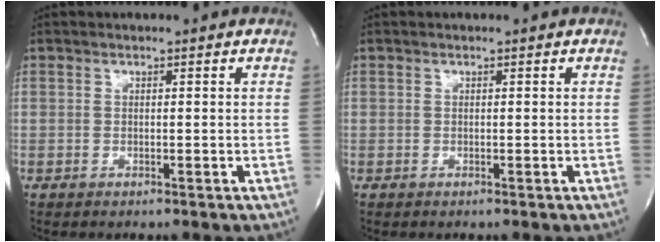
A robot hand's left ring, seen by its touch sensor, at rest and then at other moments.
{"total": 0.0}